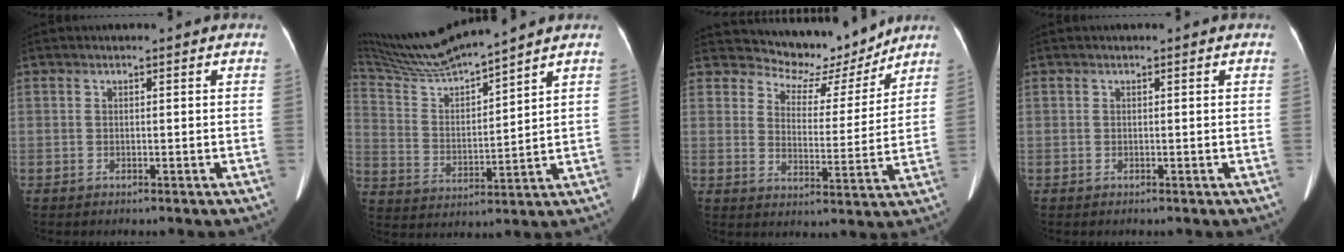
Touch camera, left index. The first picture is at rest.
{"total": 12.7, "force": [11.6, -1.4, 4.8], "torque": [-0.100, 0.001, 0.227]}
{"total": 9.1, "force": [8.6, 2.9, 0.6], "torque": [-0.010, -0.018, 0.124]}
{"total": 0.0}